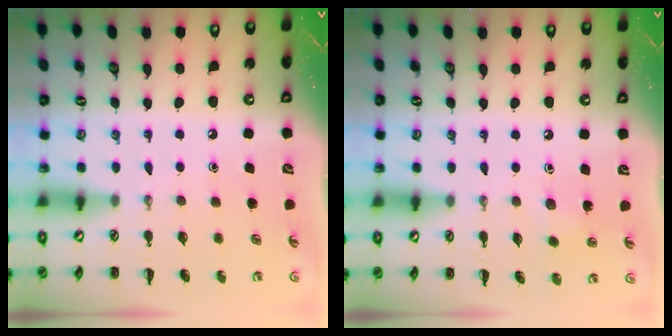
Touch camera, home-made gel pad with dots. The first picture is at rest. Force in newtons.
{"total": 2.2, "press": 2.0, "slide": 0.8}